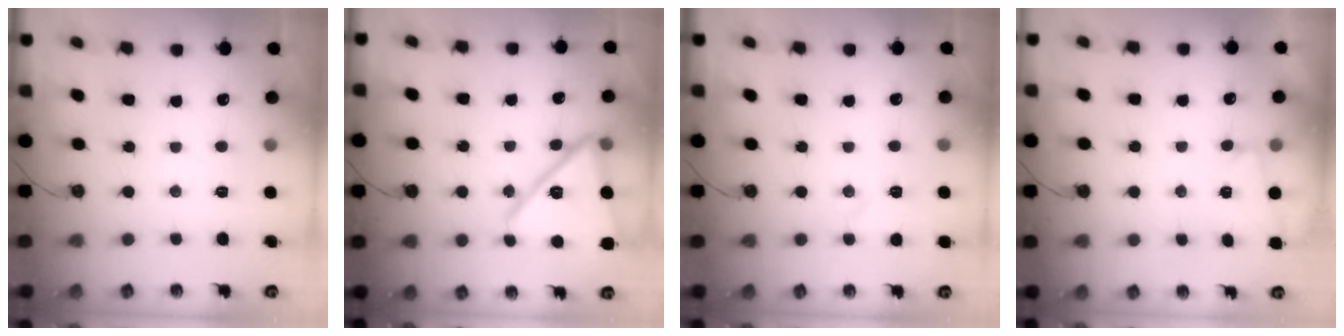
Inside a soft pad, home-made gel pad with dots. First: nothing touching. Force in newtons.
{"total": 17.7, "press": 17.7, "slide": 0.9}
{"total": 5.7, "press": 5.3, "slide": 2.0}
{"total": 2.5, "press": 1.9, "slide": 1.7}